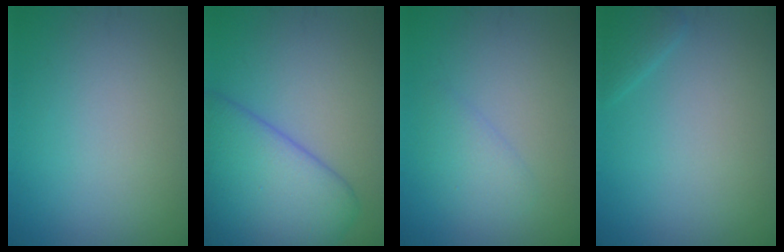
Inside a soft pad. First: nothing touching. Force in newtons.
{"total": 9.0, "press": 9.0, "slide": 0.6}
{"total": 1.9, "press": 1.9, "slide": 0.1}
{"total": 1.3, "press": 1.3, "slide": 0.1}